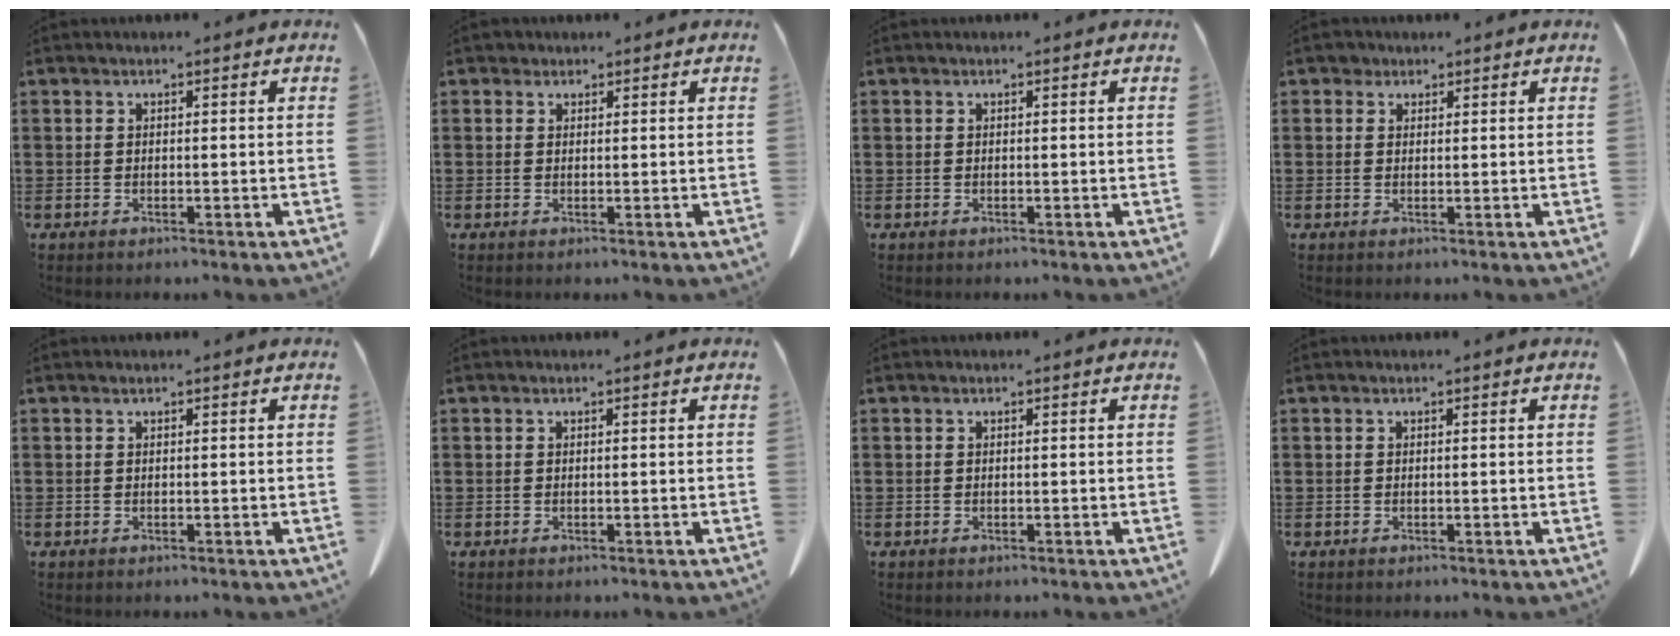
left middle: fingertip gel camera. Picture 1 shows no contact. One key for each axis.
{"total": 1.0, "fx": 0.8, "fy": 0.6, "fz": 0.1, "tx": -0.005, "ty": 0.003, "tz": 0.015}
{"total": 0.0}
{"total": 1.5, "fx": 1.1, "fy": 1.0, "fz": 0.1, "tx": -0.007, "ty": 0.005, "tz": 0.022}
{"total": 0.0}
{"total": 0.0}
{"total": 0.0}
{"total": 0.0}